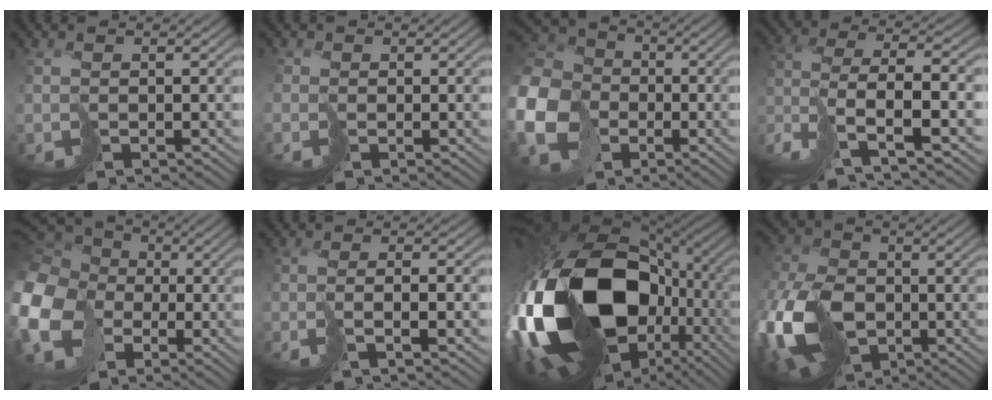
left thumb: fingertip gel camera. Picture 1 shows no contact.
{"total": 1.0, "force": [-0.2, 0.4, -0.8], "torque": [0.023, 0.002, -0.013]}
{"total": 15.0, "force": [-4.9, 11.8, 7.9], "torque": [-0.249, -0.035, -0.098]}
{"total": 11.0, "force": [-7.0, 2.3, 8.2], "torque": [-0.176, -0.004, -0.128]}
{"total": 17.9, "force": [-4.0, 14.8, 9.3], "torque": [-0.275, -0.030, -0.091]}
{"total": 2.1, "force": [-1.1, -0.8, 1.6], "torque": [-0.013, 0.007, -0.027]}
{"total": 21.5, "force": [-0.7, 13.8, 16.5], "torque": [-0.373, -0.046, 0.016]}
{"total": 15.6, "force": [-4.9, 10.5, 10.5], "torque": [-0.256, -0.034, -0.090]}